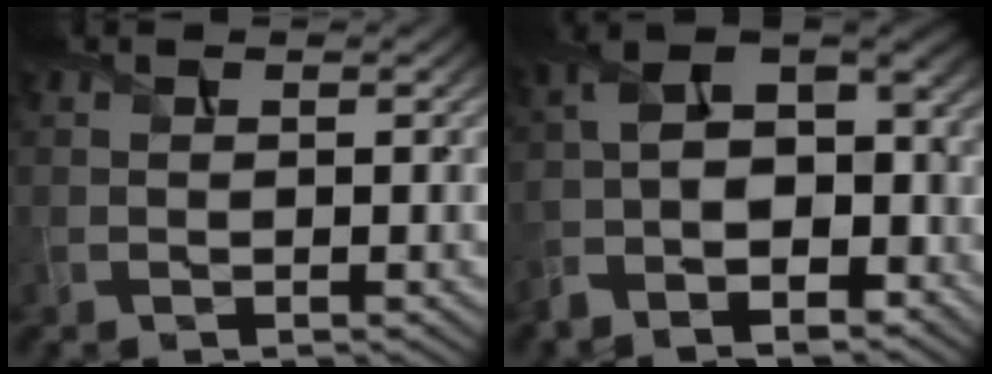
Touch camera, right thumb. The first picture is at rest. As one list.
[{"total": 12.4, "force": [-5.7, 6.9, 8.6], "torque": [-0.171, -0.036, -0.097]}]